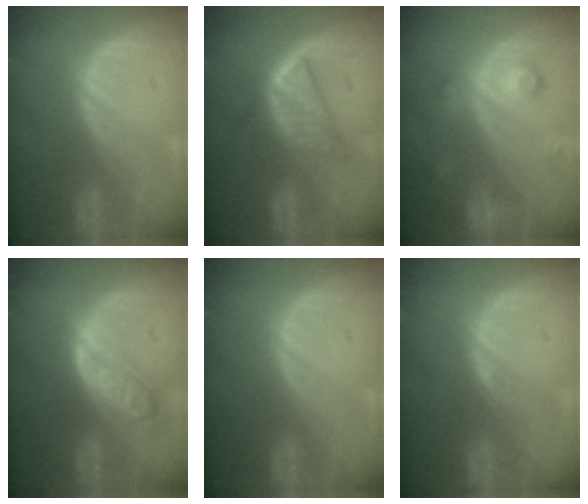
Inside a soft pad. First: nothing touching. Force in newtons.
{"total": 5.4, "press": 5.1, "slide": 1.5}
{"total": 3.8, "press": 3.3, "slide": 1.7}
{"total": 6.3, "press": 5.7, "slide": 2.8}
{"total": 0.0}
{"total": 0.7, "press": 0.7, "slide": 0.1}